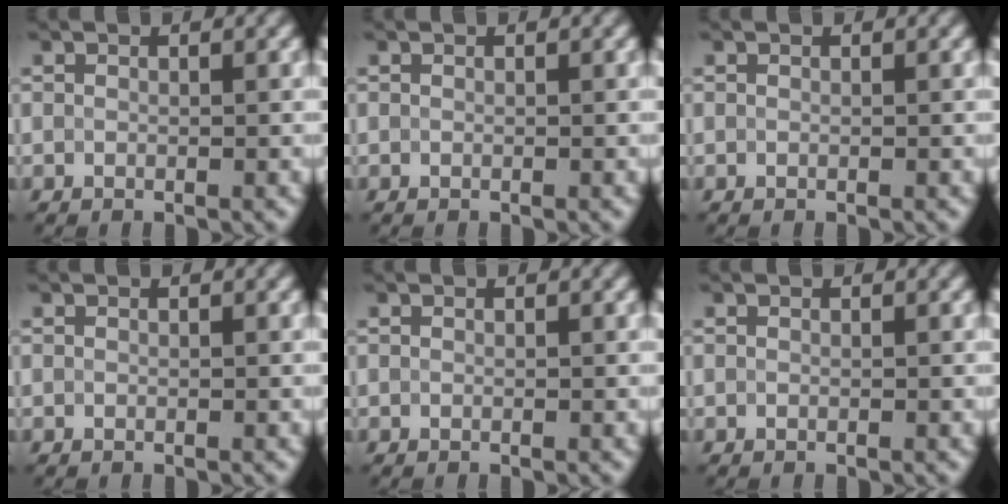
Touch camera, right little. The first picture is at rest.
{"total": 0.0}
{"total": 0.0}
{"total": 0.0}
{"total": 0.0}
{"total": 0.0}